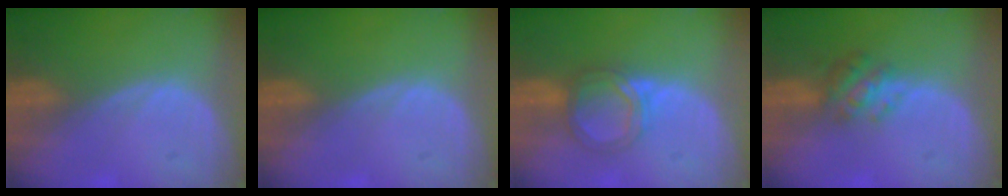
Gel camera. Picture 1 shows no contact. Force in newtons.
{"total": 0.0}
{"total": 5.3, "press": 5.0, "slide": 1.9}
{"total": 4.7, "press": 4.6, "slide": 1.0}